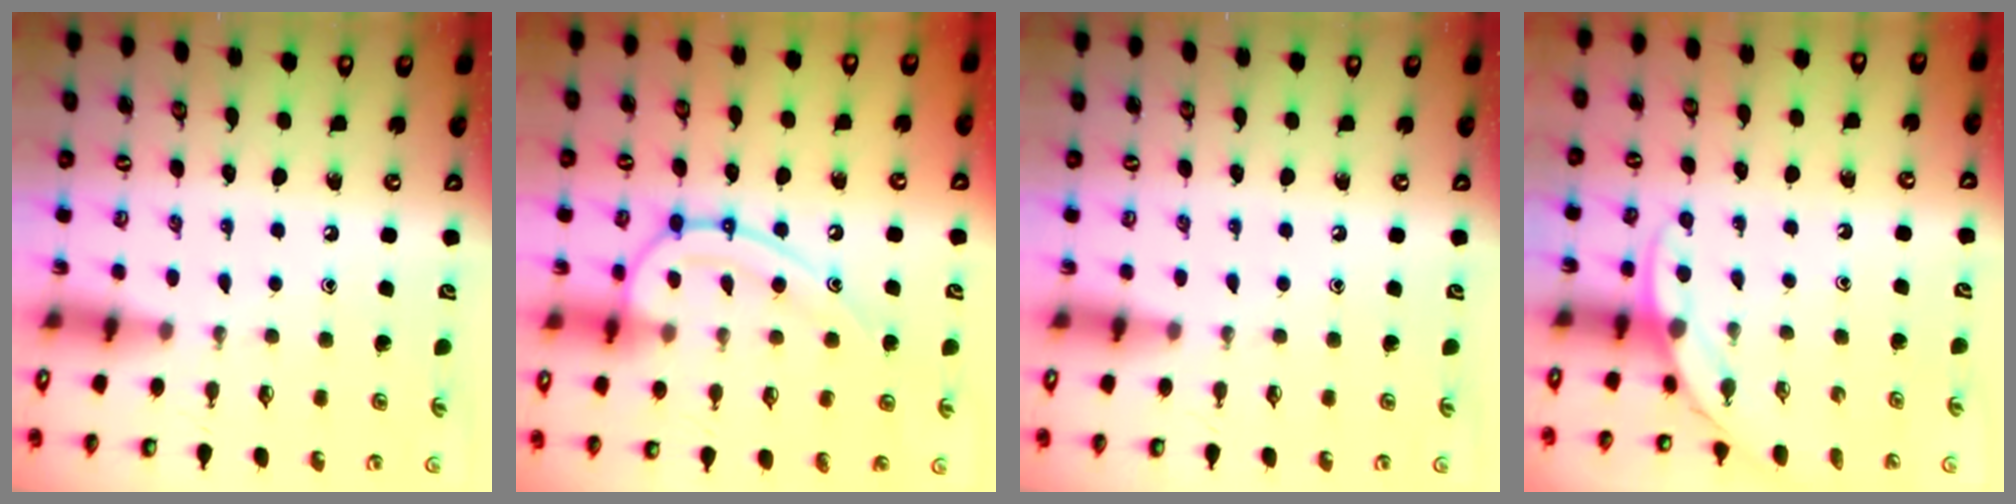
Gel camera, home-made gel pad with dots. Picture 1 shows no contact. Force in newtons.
{"total": 14.2, "press": 14.1, "slide": 1.5}
{"total": 0.0}
{"total": 5.4, "press": 5.4, "slide": 0.2}